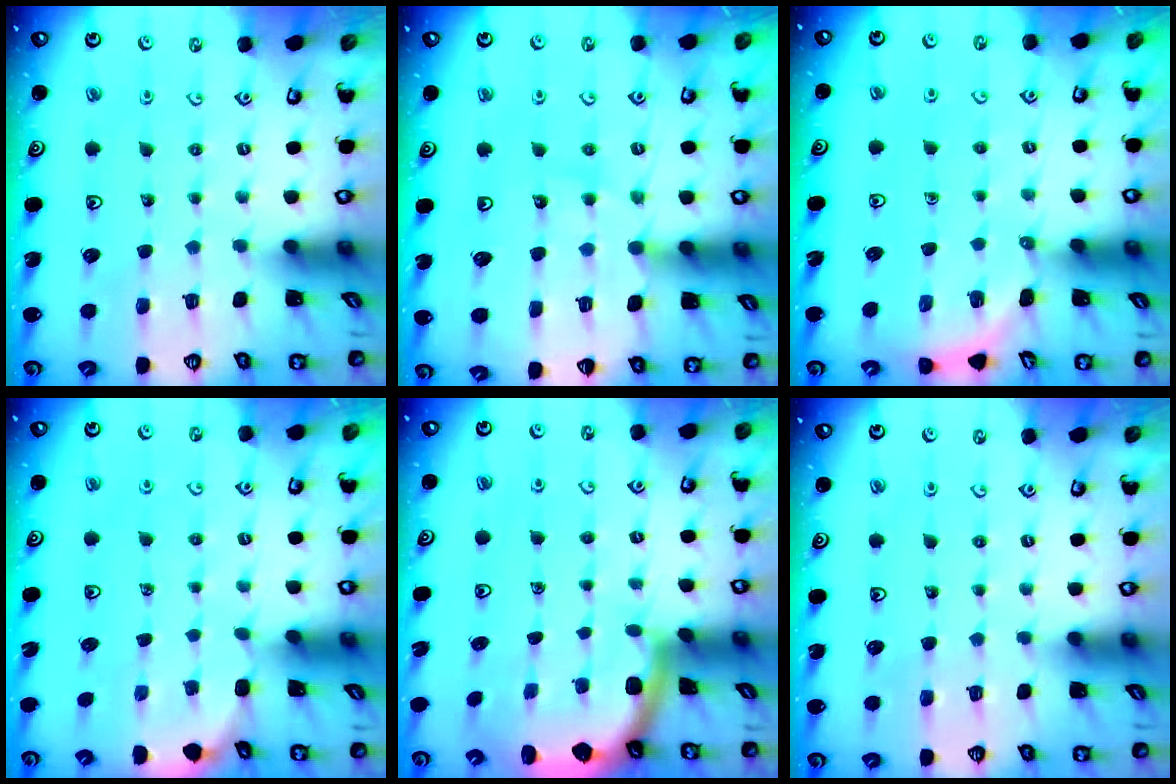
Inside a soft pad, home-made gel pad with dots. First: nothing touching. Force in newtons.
{"total": 12.9, "press": 12.8, "slide": 1.6}
{"total": 2.7, "press": 2.7, "slide": 0.2}
{"total": 2.4, "press": 1.0, "slide": 2.1}
{"total": 1.9, "press": 1.9, "slide": 0.3}
{"total": 0.0}